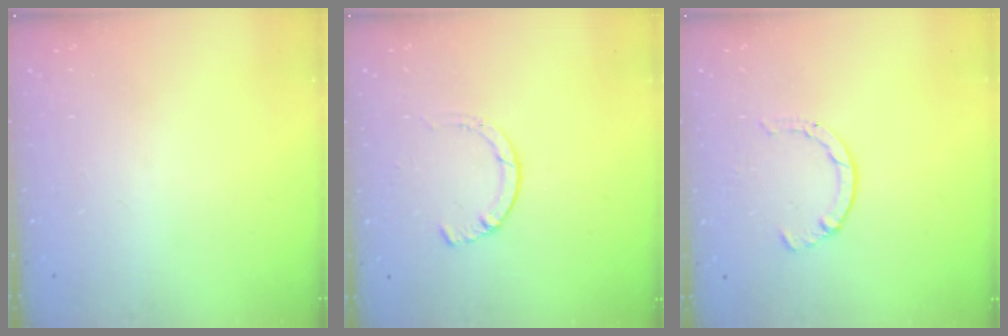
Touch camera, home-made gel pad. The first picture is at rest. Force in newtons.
{"total": 1.2, "press": 1.2, "slide": 0.3}
{"total": 2.1, "press": 2.1, "slide": 0.5}